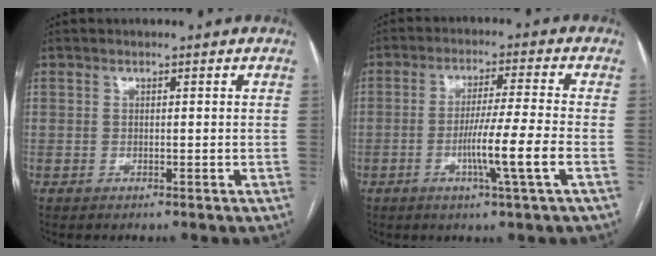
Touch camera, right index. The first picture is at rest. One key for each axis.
{"total": 8.3, "fx": -2.5, "fy": -1.5, "fz": 7.8, "tx": -0.139, "ty": -0.013, "tz": -0.048}